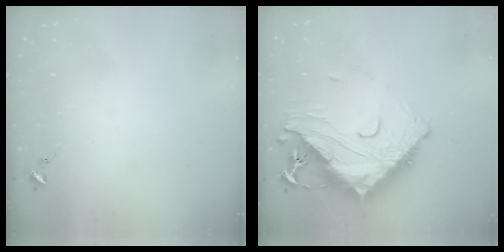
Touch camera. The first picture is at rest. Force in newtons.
{"total": 20.5, "press": 20.4, "slide": 1.8}